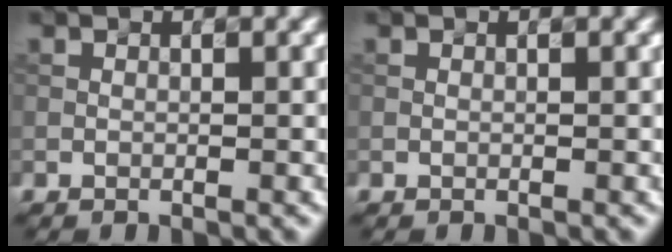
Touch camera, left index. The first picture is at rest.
{"total": 0.0}